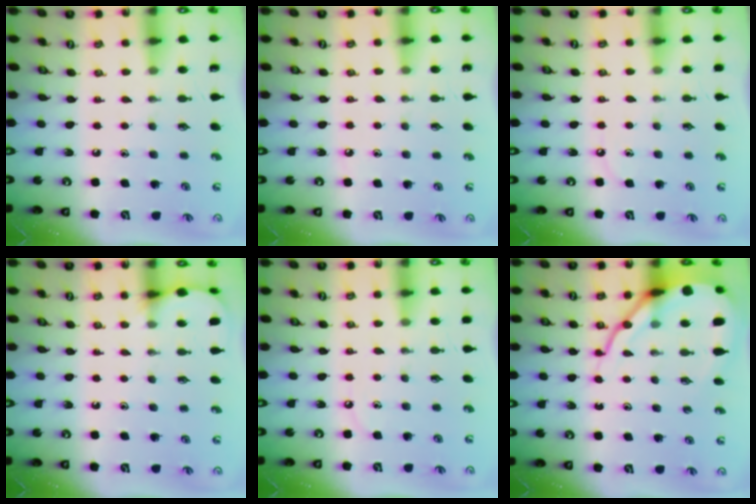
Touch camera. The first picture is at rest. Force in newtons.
{"total": 4.7, "press": 4.6, "slide": 0.6}
{"total": 3.2, "press": 3.2, "slide": 0.5}
{"total": 3.3, "press": 3.3, "slide": 0.3}
{"total": 3.2, "press": 3.2, "slide": 0.5}
{"total": 12.8, "press": 12.7, "slide": 1.2}